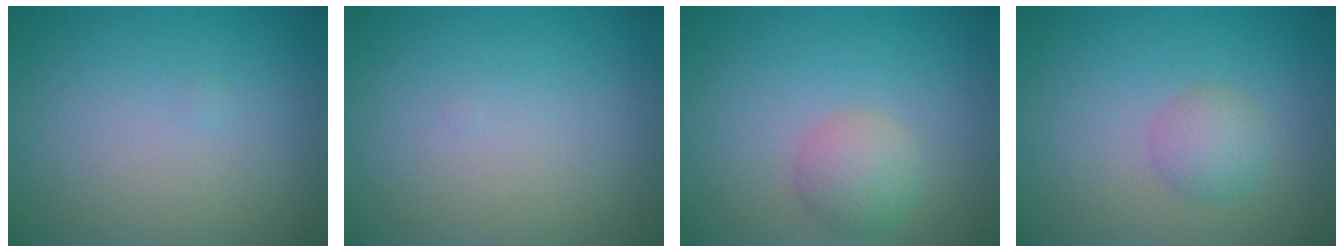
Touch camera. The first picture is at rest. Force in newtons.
{"total": 0.0}
{"total": 2.7, "press": 2.7, "slide": 0.2}
{"total": 2.2, "press": 2.2, "slide": 0.1}